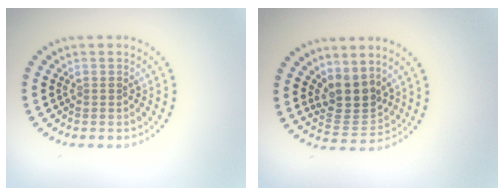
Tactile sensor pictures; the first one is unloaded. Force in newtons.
{"total": 3.7, "press": 3.1, "slide": 2.0}